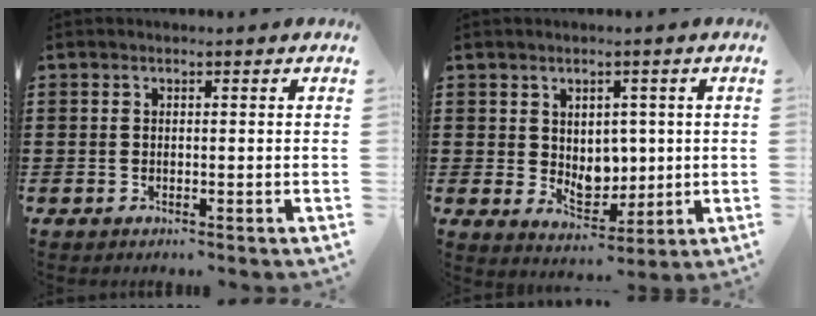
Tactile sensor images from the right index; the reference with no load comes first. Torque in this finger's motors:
{"motor_torque": [0.06, 0.09, 0.29, 0.02]}